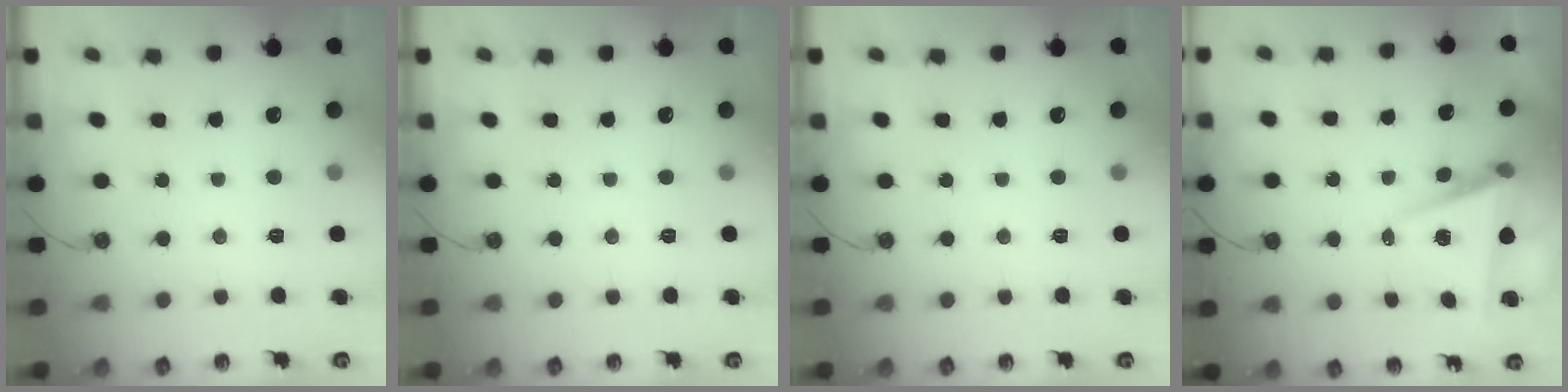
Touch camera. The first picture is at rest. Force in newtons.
{"total": 0.0}
{"total": 0.0}
{"total": 6.1, "press": 4.4, "slide": 4.3}